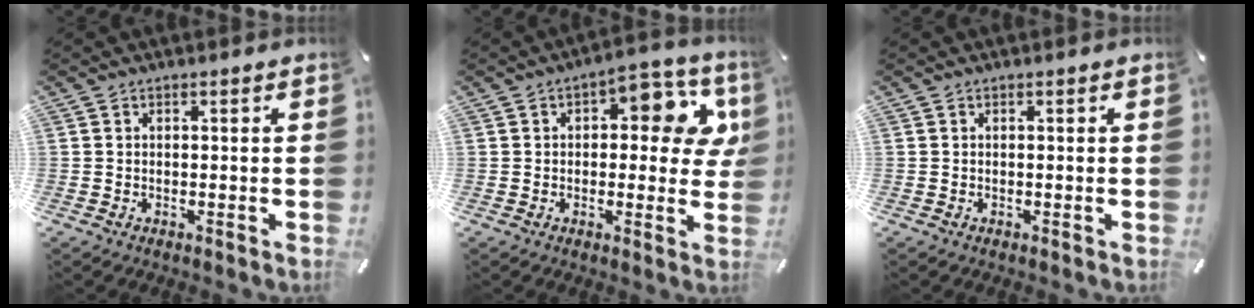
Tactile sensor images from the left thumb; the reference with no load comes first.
{"total": 11.3, "force": [3.3, 5.7, 9.2], "torque": [-0.104, -0.020, 0.048]}
{"total": 0.0}